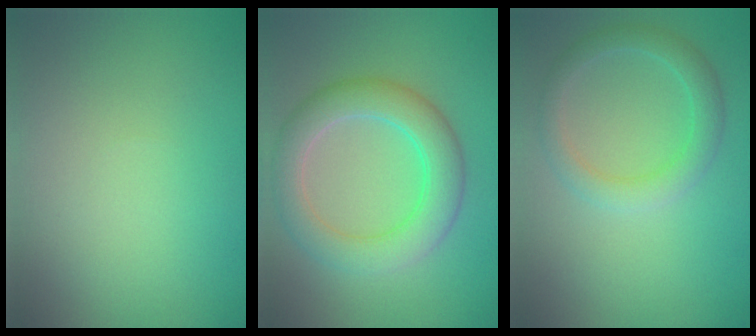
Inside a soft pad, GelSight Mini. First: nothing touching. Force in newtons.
{"total": 5.3, "press": 5.3, "slide": 0.2}
{"total": 2.9, "press": 2.9, "slide": 0.2}